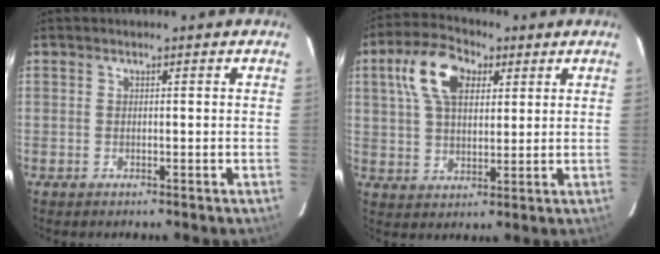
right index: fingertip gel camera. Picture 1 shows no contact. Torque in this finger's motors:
{"motor_torque": [1.28, 0.53, 0.45, 0.09]}